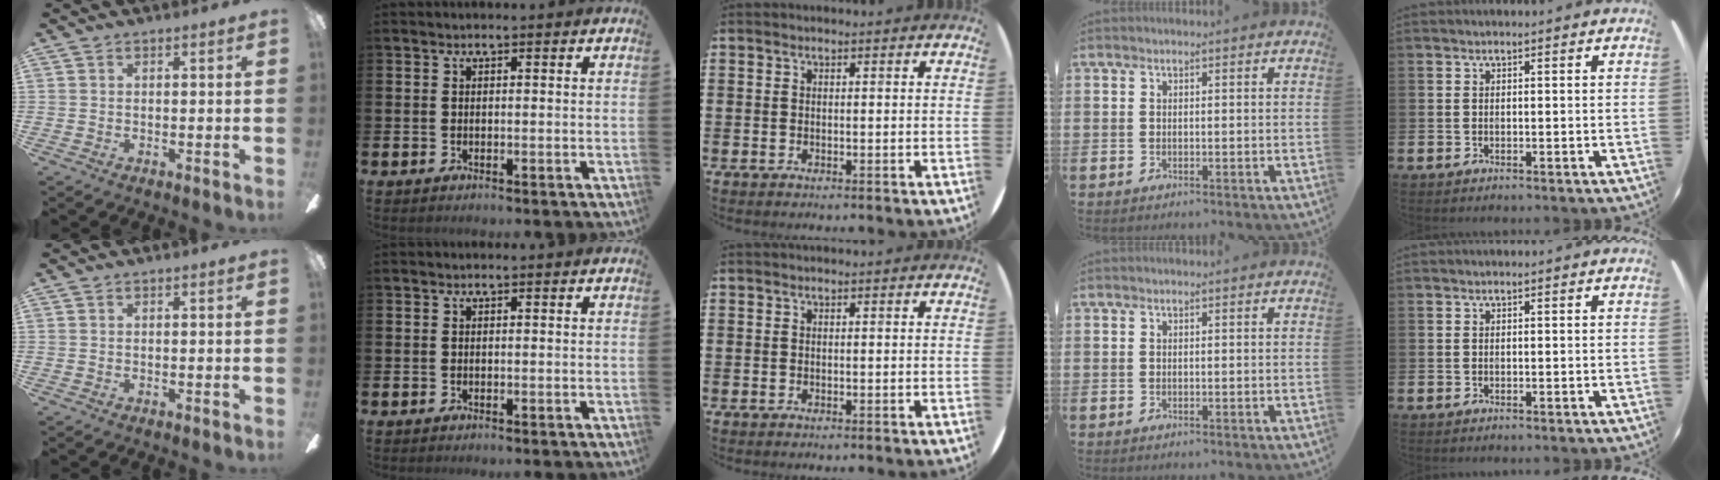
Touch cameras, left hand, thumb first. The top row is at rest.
{}